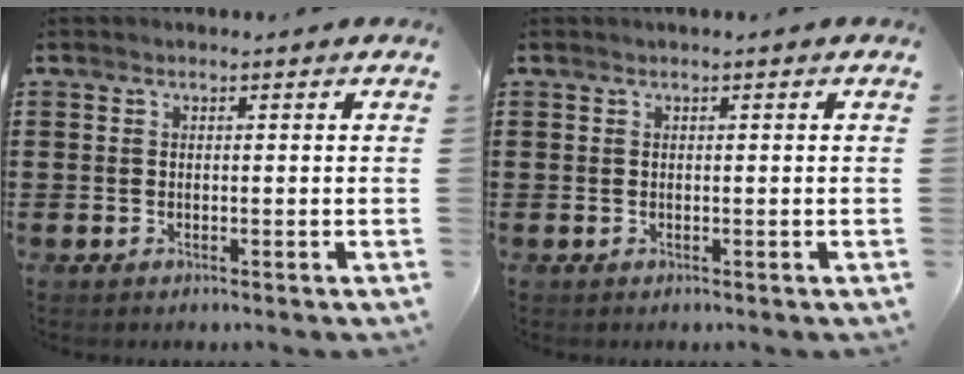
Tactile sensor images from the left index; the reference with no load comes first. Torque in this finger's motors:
{"motor_torque": [0.43, -0.36, 0.10, 0.01]}